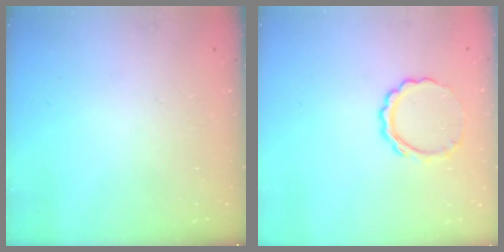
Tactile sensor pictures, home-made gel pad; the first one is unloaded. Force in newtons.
{"total": 6.6, "press": 6.6, "slide": 0.6}